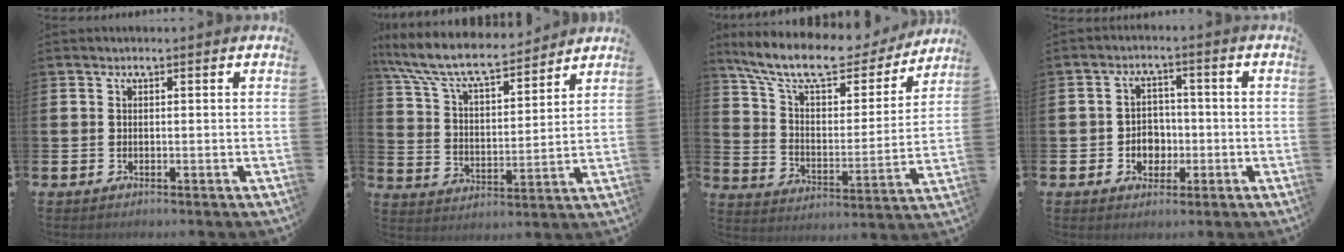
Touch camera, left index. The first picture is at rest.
{"total": 9.4, "force": [8.6, 1.8, 3.4], "torque": [-0.108, -0.054, 0.150]}
{"total": 11.7, "force": [10.1, 3.2, 5.0], "torque": [-0.126, -0.060, 0.172]}
{"total": 3.6, "force": [-0.8, 3.2, 1.2], "torque": [-0.026, 0.002, -0.024]}